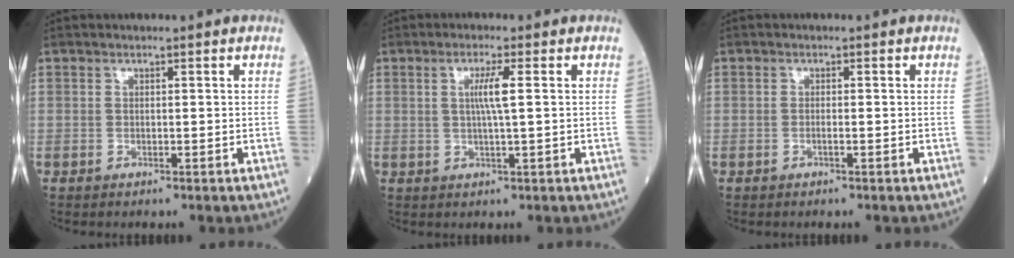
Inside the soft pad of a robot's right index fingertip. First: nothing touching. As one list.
[{"total": 3.6, "force": [0.6, -0.5, 3.5], "torque": [-0.068, -0.002, 0.009]}, {"total": 0.7, "force": [-0.3, 0.0, 0.6], "torque": [-0.013, 0.000, -0.005]}]